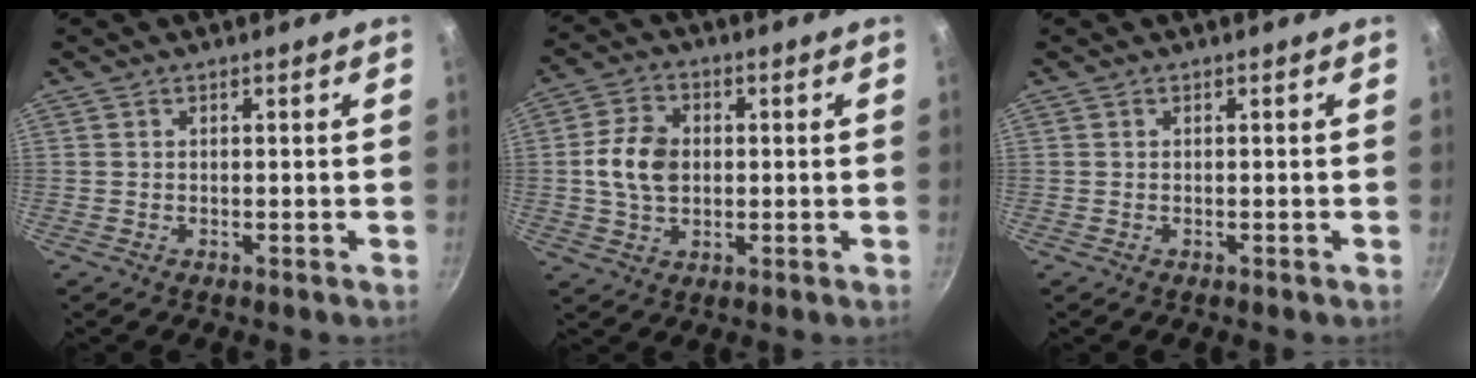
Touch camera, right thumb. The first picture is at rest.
{"total": 8.7, "force": [0.3, 6.3, 6.1], "torque": [-0.102, 0.012, -0.001]}
{"total": 0.0}